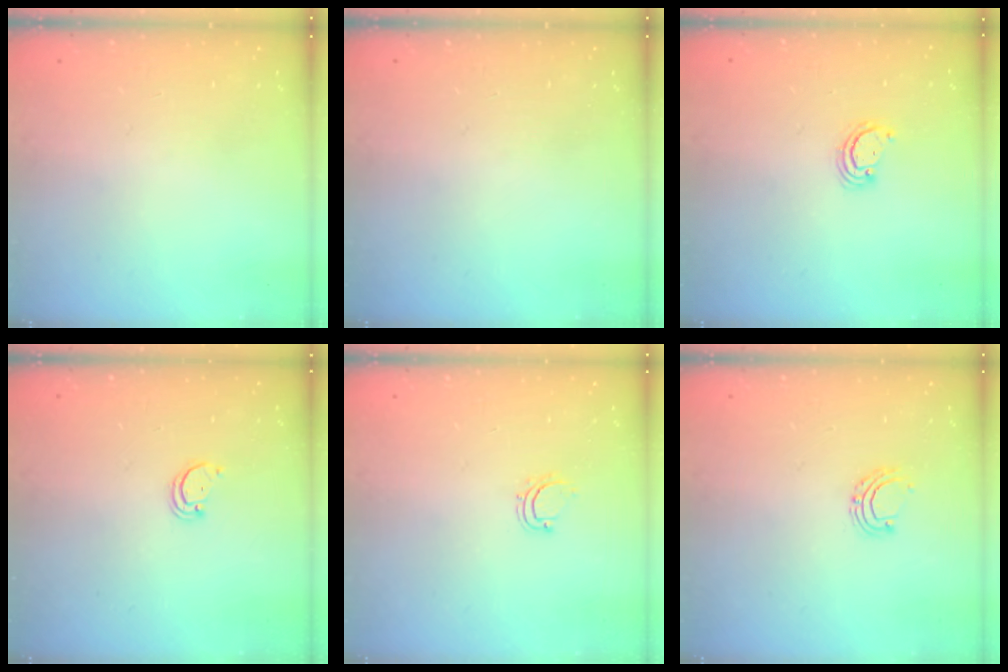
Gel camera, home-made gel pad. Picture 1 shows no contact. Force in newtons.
{"total": 0.0}
{"total": 2.6, "press": 2.6, "slide": 0.3}
{"total": 1.6, "press": 1.6, "slide": 0.1}
{"total": 4.3, "press": 4.2, "slide": 0.6}
{"total": 5.2, "press": 5.2, "slide": 0.6}